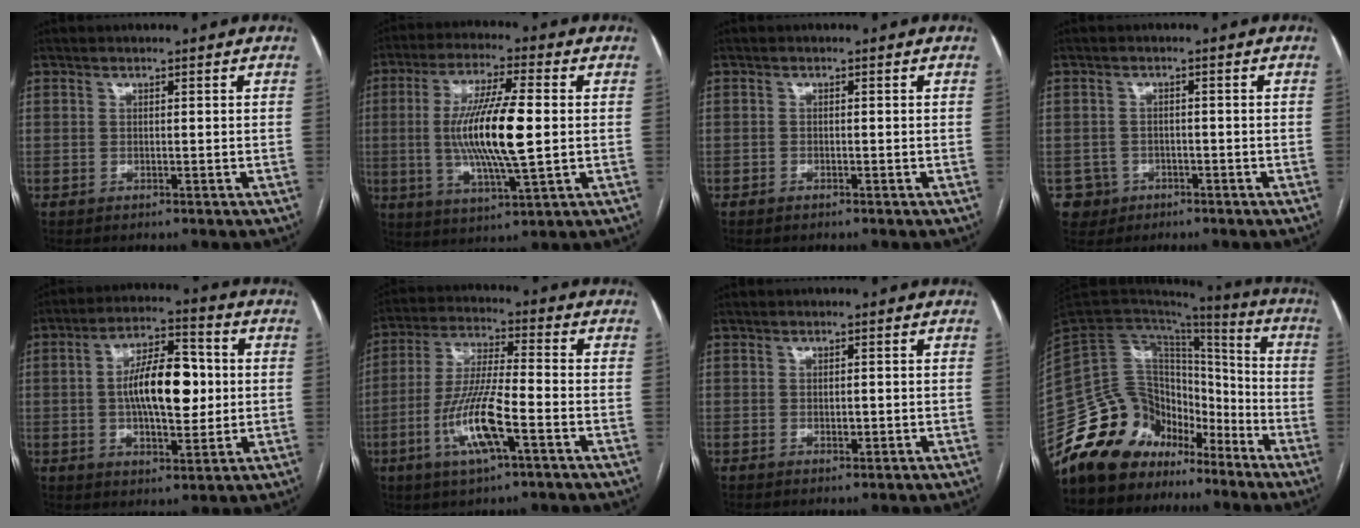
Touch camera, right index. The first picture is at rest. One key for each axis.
{"total": 13.9, "fx": 0.1, "fy": 1.7, "fz": 13.8, "tx": -0.265, "ty": -0.004, "tz": 0.000}
{"total": 0.5, "fx": -0.5, "fy": 0.2, "fz": 0.2, "tx": -0.006, "ty": 0.000, "tz": -0.008}
{"total": 3.5, "fx": -1.5, "fy": 3.2, "fz": -0.4, "tx": 0.013, "ty": 0.013, "tz": -0.025}
{"total": 12.5, "fx": 0.6, "fy": 5.0, "fz": 11.5, "tx": -0.196, "ty": 0.019, "tz": 0.011}
{"total": 11.8, "fx": -4.4, "fy": 1.5, "fz": 10.9, "tx": -0.221, "ty": -0.007, "tz": -0.082}
{"total": 1.0, "fx": -0.1, "fy": 0.6, "fz": 0.8, "tx": -0.011, "ty": -0.001, "tz": 0.000}
{"total": 16.6, "fx": -12.3, "fy": 10.4, "fz": 4.0, "tx": -0.071, "ty": 0.090, "tz": -0.213}